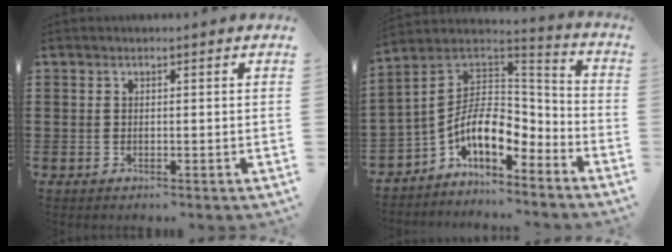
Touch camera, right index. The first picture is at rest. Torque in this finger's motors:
{"motor_torque": [1.15, 0.98, 0.67, 0.21]}